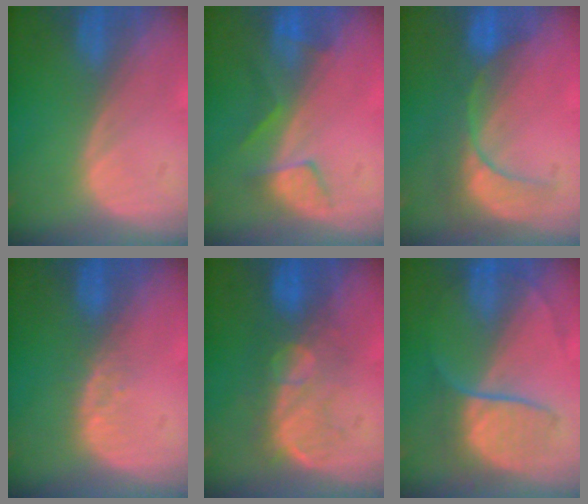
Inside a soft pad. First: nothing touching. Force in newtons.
{"total": 4.2, "press": 4.1, "slide": 1.3}
{"total": 7.9, "press": 7.4, "slide": 2.6}
{"total": 2.9, "press": 2.3, "slide": 1.8}
{"total": 7.6, "press": 7.3, "slide": 2.1}
{"total": 6.4, "press": 6.3, "slide": 0.7}